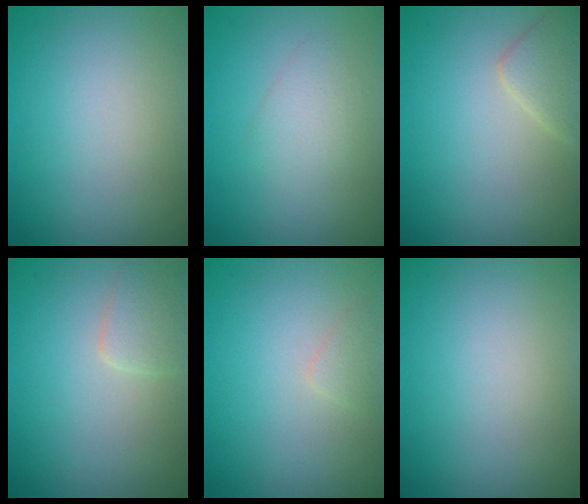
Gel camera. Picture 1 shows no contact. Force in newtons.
{"total": 2.0, "press": 2.0, "slide": 0.1}
{"total": 2.2, "press": 2.2, "slide": 0.2}
{"total": 1.9, "press": 1.9, "slide": 0.1}
{"total": 0.9, "press": 0.9, "slide": 0.1}
{"total": 0.0}